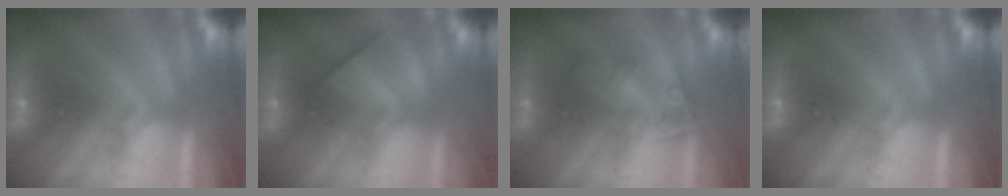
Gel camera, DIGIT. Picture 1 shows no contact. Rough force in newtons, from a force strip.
{"total": 2.6}
{"total": 2.4}
{"total": 0.0}